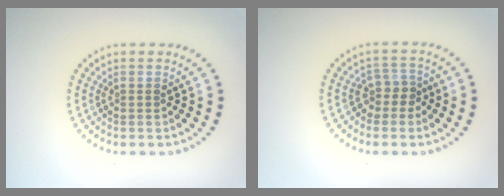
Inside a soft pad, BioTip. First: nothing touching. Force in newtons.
{"total": 2.0, "press": 1.6, "slide": 1.2}